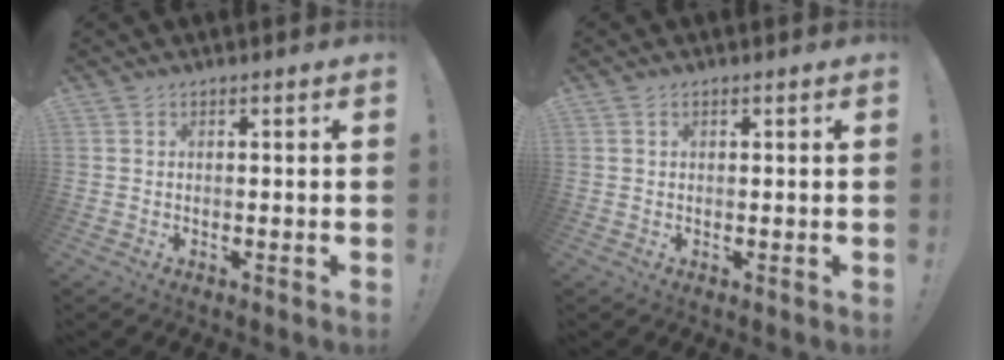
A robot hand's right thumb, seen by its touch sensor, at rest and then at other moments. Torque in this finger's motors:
{"motor_torque": [-0.07, -0.16, -0.27, 0.27, 0.07]}